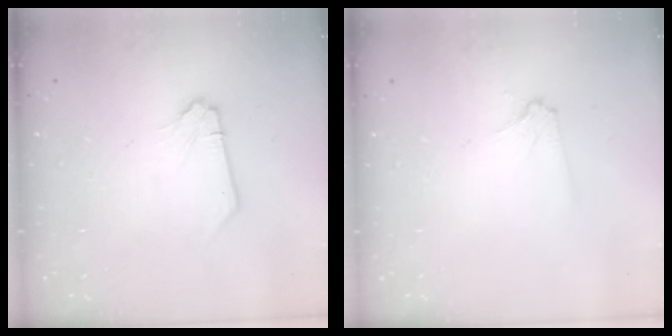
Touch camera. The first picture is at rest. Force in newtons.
{"total": 3.5, "press": 3.4, "slide": 0.4}